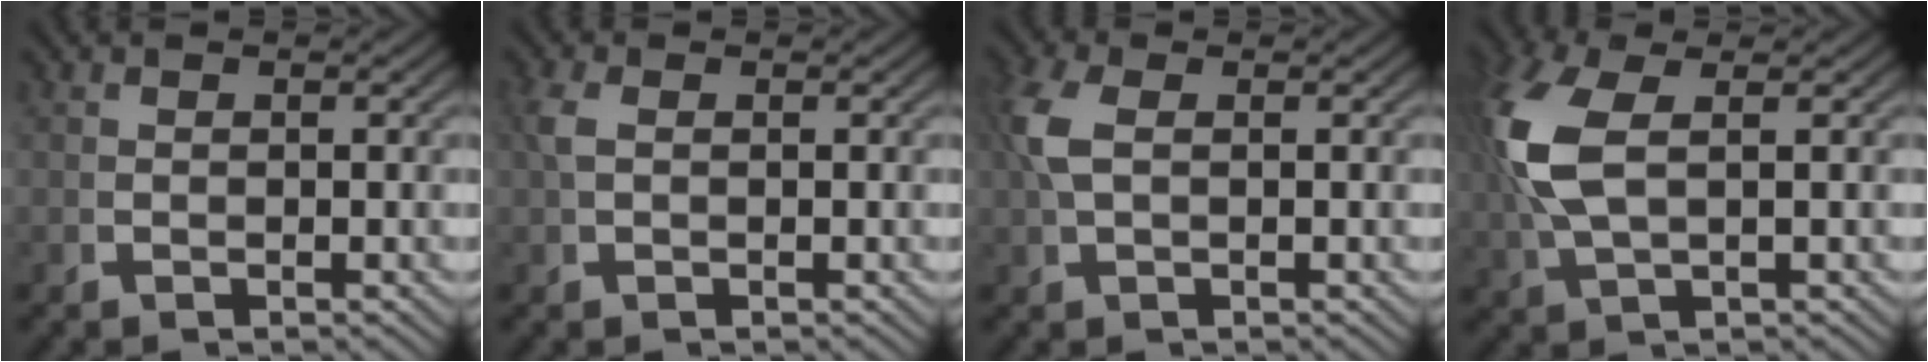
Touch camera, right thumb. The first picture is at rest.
{"total": 0.9, "force": [0.4, 0.2, 0.8], "torque": [-0.027, 0.000, 0.013]}
{"total": 2.1, "force": [0.7, 0.8, 1.8], "torque": [-0.057, 0.000, 0.021]}
{"total": 5.5, "force": [1.2, 2.5, 4.7], "torque": [-0.136, -0.008, 0.040]}